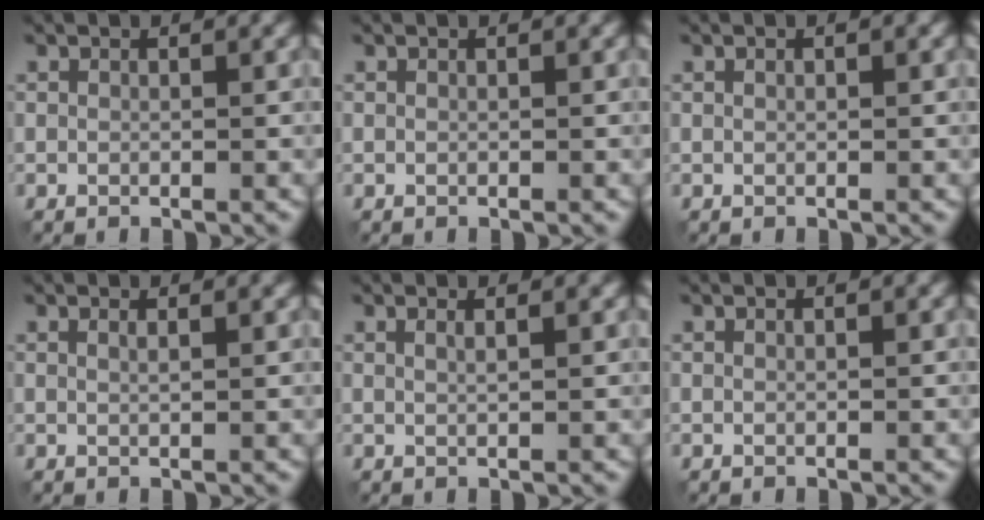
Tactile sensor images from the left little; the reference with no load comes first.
{"total": 0.0}
{"total": 0.5, "force": [0.2, 0.2, 0.4], "torque": [-0.008, 0.002, 0.002]}
{"total": 1.0, "force": [0.6, 0.4, 0.8], "torque": [-0.006, -0.003, 0.003]}
{"total": 1.5, "force": [0.8, 0.6, 1.1], "torque": [-0.006, -0.001, -0.001]}
{"total": 0.0}